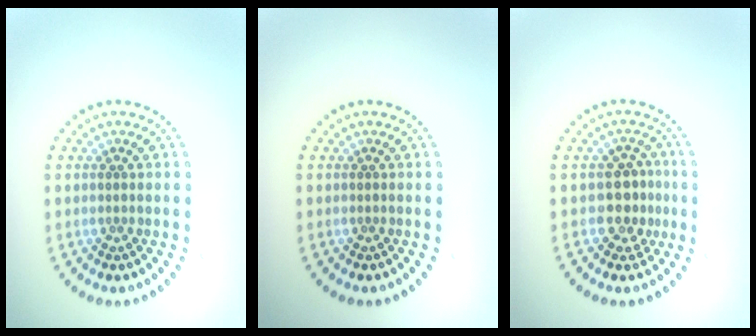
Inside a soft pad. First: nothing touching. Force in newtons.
{"total": 0.0}
{"total": 2.9, "press": 2.7, "slide": 1.2}